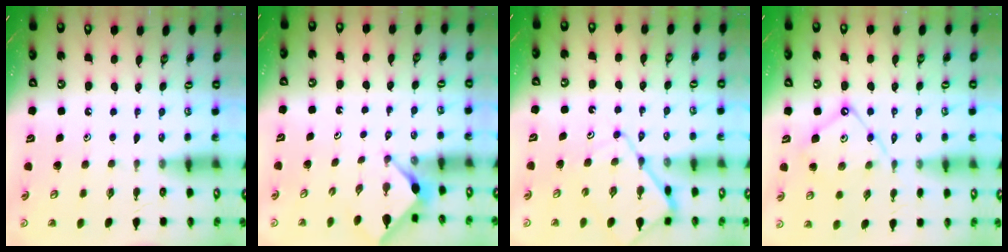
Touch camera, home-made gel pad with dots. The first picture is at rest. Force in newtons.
{"total": 2.9, "press": 2.9, "slide": 0.3}
{"total": 10.2, "press": 10.2, "slide": 1.2}
{"total": 10.5, "press": 10.5, "slide": 1.0}